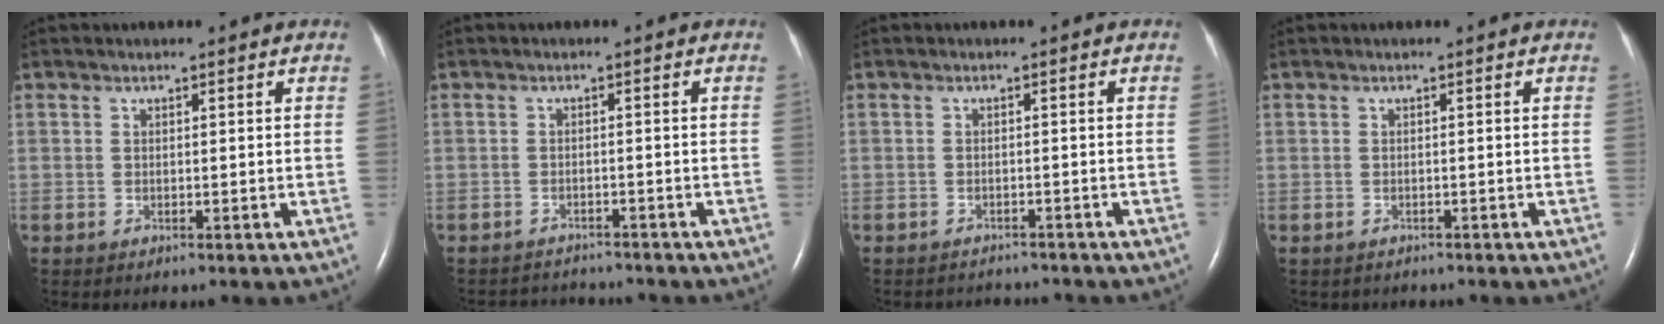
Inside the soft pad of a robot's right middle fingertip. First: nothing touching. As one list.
[{"total": 5.6, "force": [-5.5, 0.9, 0.2], "torque": [-0.007, 0.002, -0.077]}, {"total": 3.5, "force": [-3.4, 0.7, -0.4], "torque": [0.005, -0.005, -0.048]}, {"total": 1.1, "force": [-0.9, 0.6, 0.1], "torque": [-0.010, 0.000, -0.011]}]